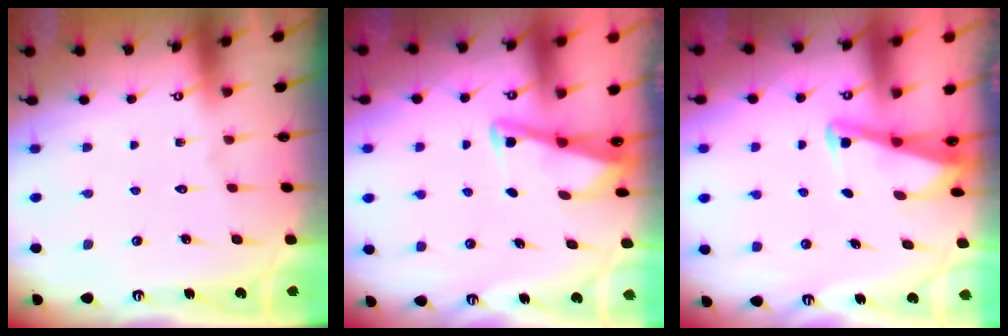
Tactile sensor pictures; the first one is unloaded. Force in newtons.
{"total": 3.1, "press": 3.1, "slide": 0.3}
{"total": 2.7, "press": 2.7, "slide": 0.4}